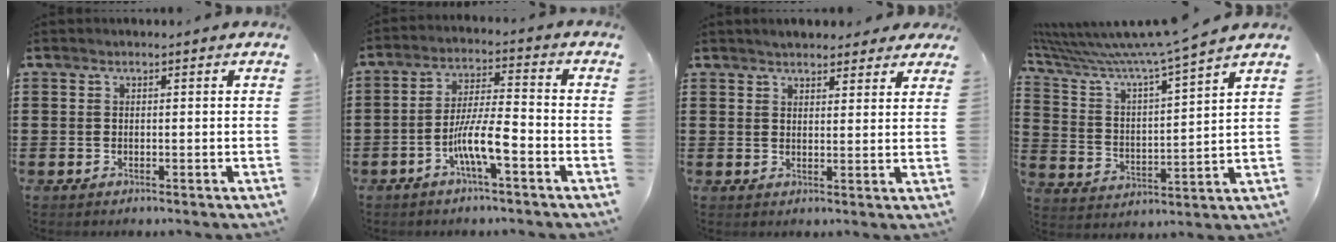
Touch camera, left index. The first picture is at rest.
{"total": 7.8, "force": [-3.7, 1.3, 6.7], "torque": [-0.145, -0.005, -0.076]}
{"total": 3.2, "force": [3.0, 0.9, 0.6], "torque": [-0.012, -0.005, 0.055]}
{"total": 7.1, "force": [6.4, -0.9, 2.8], "torque": [-0.085, -0.050, 0.102]}